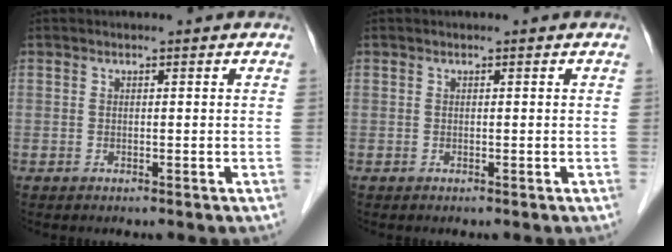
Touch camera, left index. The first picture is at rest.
{"total": 0.0}